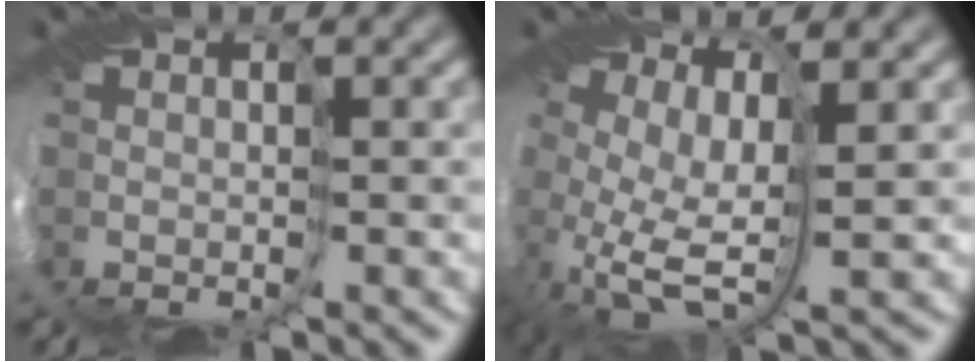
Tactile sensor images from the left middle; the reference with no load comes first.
{"total": 3.9, "force": [0.7, 1.8, 3.3], "torque": [-0.088, -0.001, 0.012]}